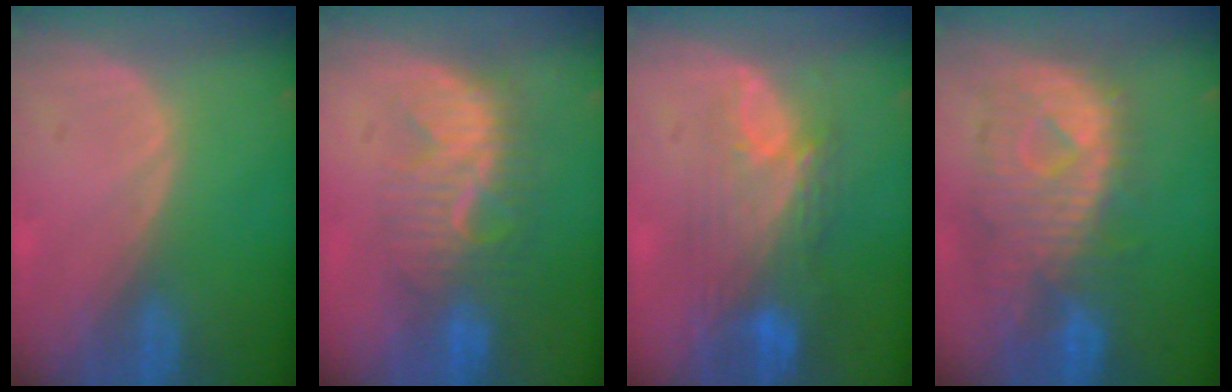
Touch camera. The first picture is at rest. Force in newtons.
{"total": 8.4, "press": 8.1, "slide": 2.4}
{"total": 9.6, "press": 8.1, "slide": 5.1}
{"total": 10.7, "press": 9.6, "slide": 4.7}